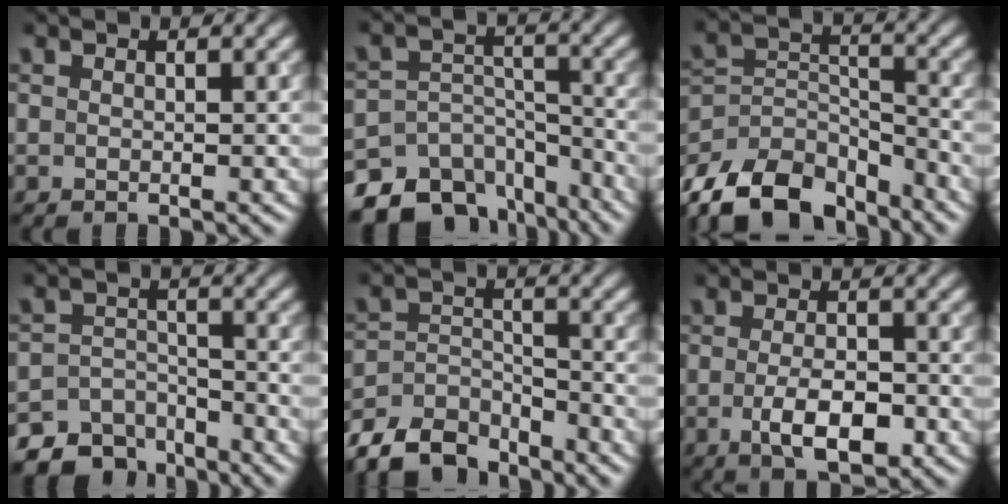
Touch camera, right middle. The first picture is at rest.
{"total": 12.1, "force": [-9.5, 6.8, 3.2], "torque": [-0.046, -0.002, -0.131]}
{"total": 12.2, "force": [-9.5, 6.0, 4.8], "torque": [-0.088, -0.001, -0.162]}
{"total": 6.6, "force": [-5.4, 3.3, 1.6], "torque": [-0.012, -0.010, -0.087]}
{"total": 7.7, "force": [-6.8, 2.9, 2.2], "torque": [-0.031, -0.007, -0.122]}
{"total": 4.2, "force": [-1.4, 1.7, 3.6], "torque": [-0.068, -0.006, -0.024]}